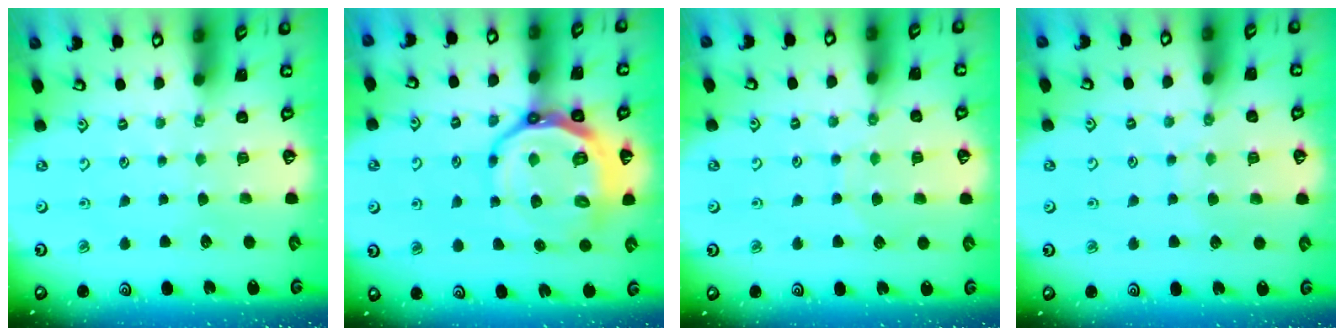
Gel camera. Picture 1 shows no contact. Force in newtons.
{"total": 16.4, "press": 15.9, "slide": 3.8}
{"total": 6.0, "press": 6.0, "slide": 0.6}
{"total": 5.9, "press": 5.9, "slide": 0.6}